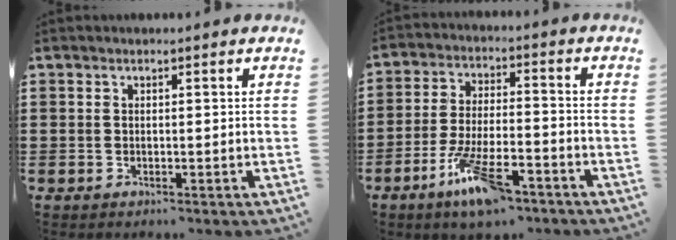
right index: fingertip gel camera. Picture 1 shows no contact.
{"total": 10.9, "force": [-6.4, 3.1, 8.2], "torque": [-0.171, 0.003, -0.119]}